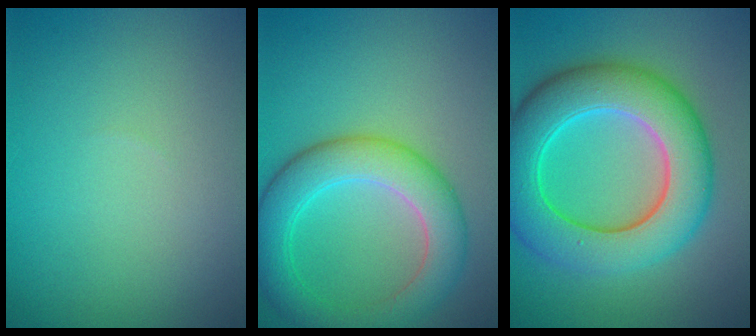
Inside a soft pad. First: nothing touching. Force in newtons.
{"total": 6.4, "press": 6.4, "slide": 0.1}
{"total": 9.9, "press": 9.9, "slide": 0.1}